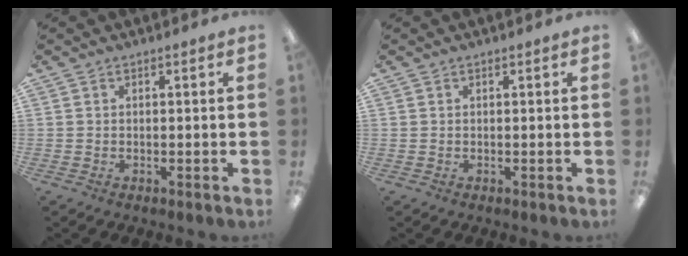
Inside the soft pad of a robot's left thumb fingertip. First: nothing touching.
{"total": 0.0}